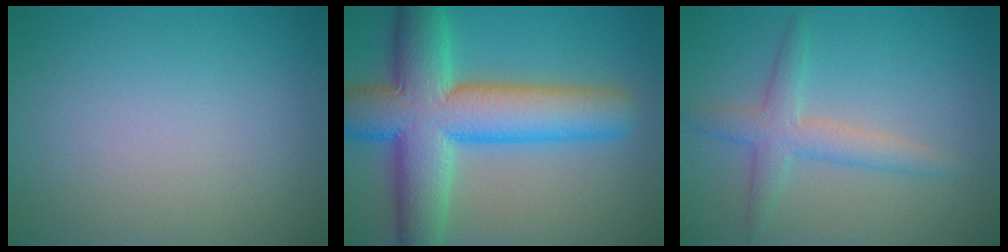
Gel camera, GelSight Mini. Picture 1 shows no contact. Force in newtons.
{"total": 12.0, "press": 12.0, "slide": 0.6}
{"total": 3.1, "press": 3.1, "slide": 0.1}